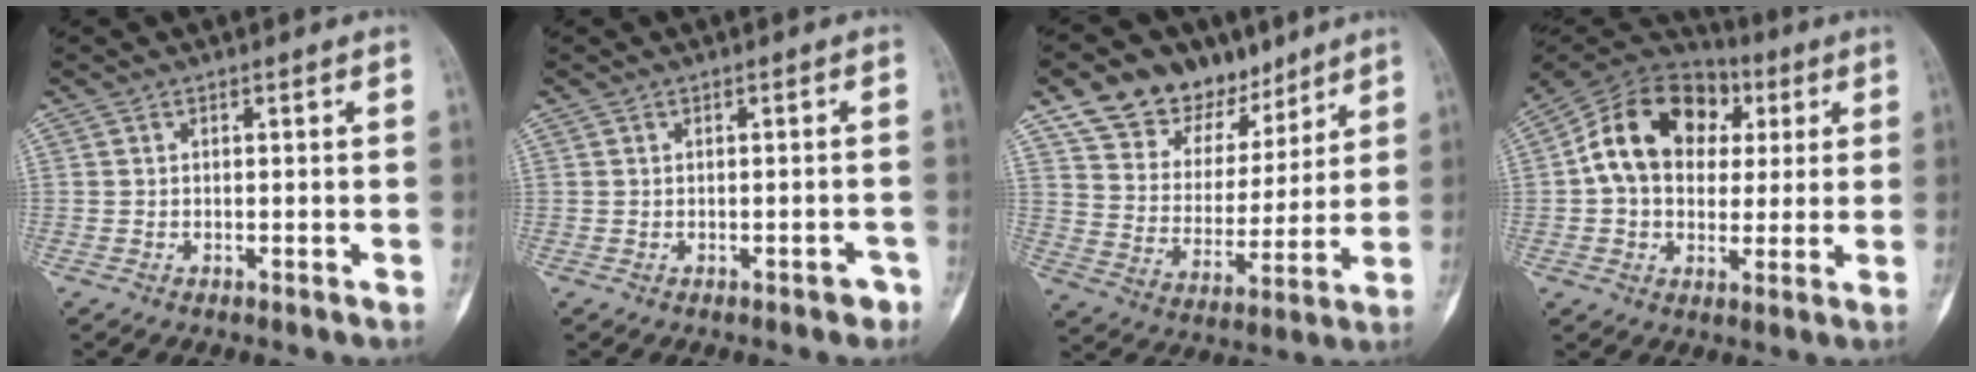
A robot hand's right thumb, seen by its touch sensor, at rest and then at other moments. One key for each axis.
{"total": 1.8, "fx": -1.0, "fy": 1.0, "fz": 1.2, "tx": -0.014, "ty": 0.011, "tz": -0.009}
{"total": 16.6, "fx": 11.7, "fy": 10.3, "fz": 5.7, "tx": -0.046, "ty": -0.052, "tz": 0.209}
{"total": 17.7, "fx": 3.2, "fy": 13.2, "fz": 11.4, "tx": -0.176, "ty": 0.025, "tz": 0.047}